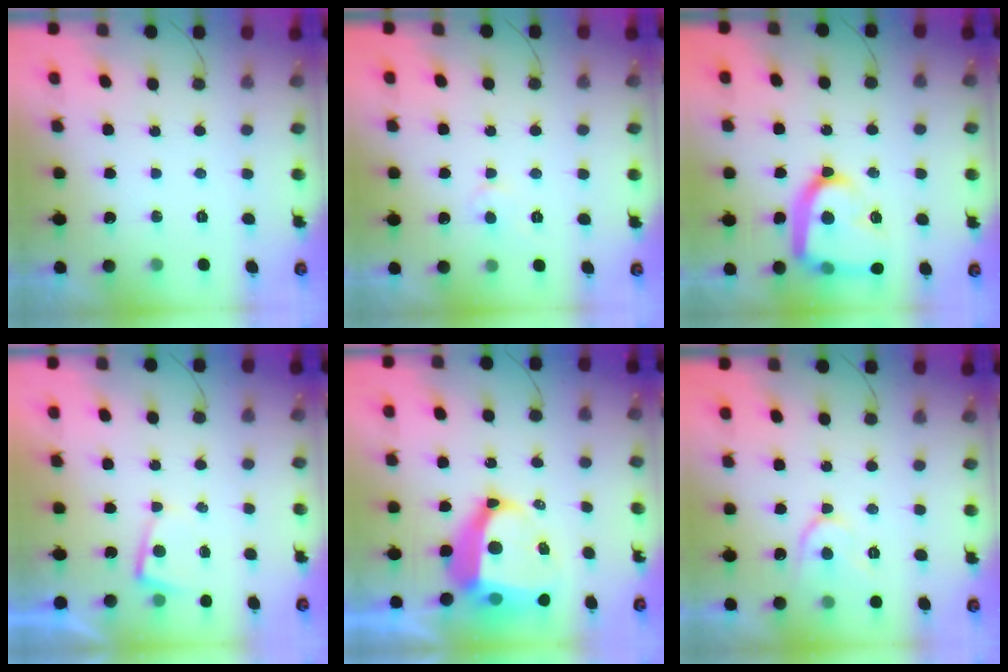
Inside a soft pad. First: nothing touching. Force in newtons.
{"total": 4.3, "press": 4.3, "slide": 0.4}
{"total": 18.2, "press": 18.1, "slide": 1.2}
{"total": 2.7, "press": 2.7, "slide": 0.3}
{"total": 14.6, "press": 14.5, "slide": 1.5}
{"total": 9.2, "press": 9.2, "slide": 1.2}